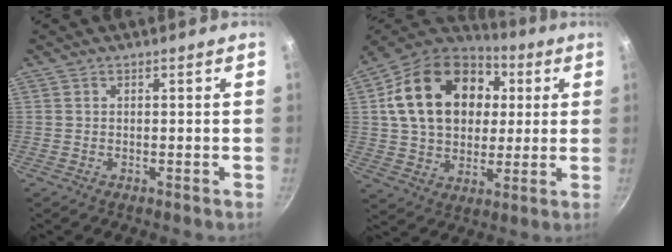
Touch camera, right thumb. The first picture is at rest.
{"total": 23.4, "force": [5.2, 17.0, 15.2], "torque": [-0.239, 0.016, 0.085]}